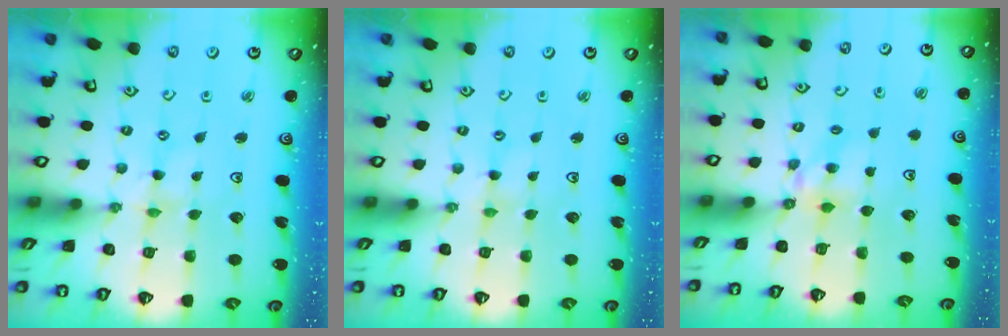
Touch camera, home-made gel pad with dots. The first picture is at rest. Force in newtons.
{"total": 0.7, "press": 0.6, "slide": 0.1}
{"total": 4.9, "press": 4.8, "slide": 0.7}